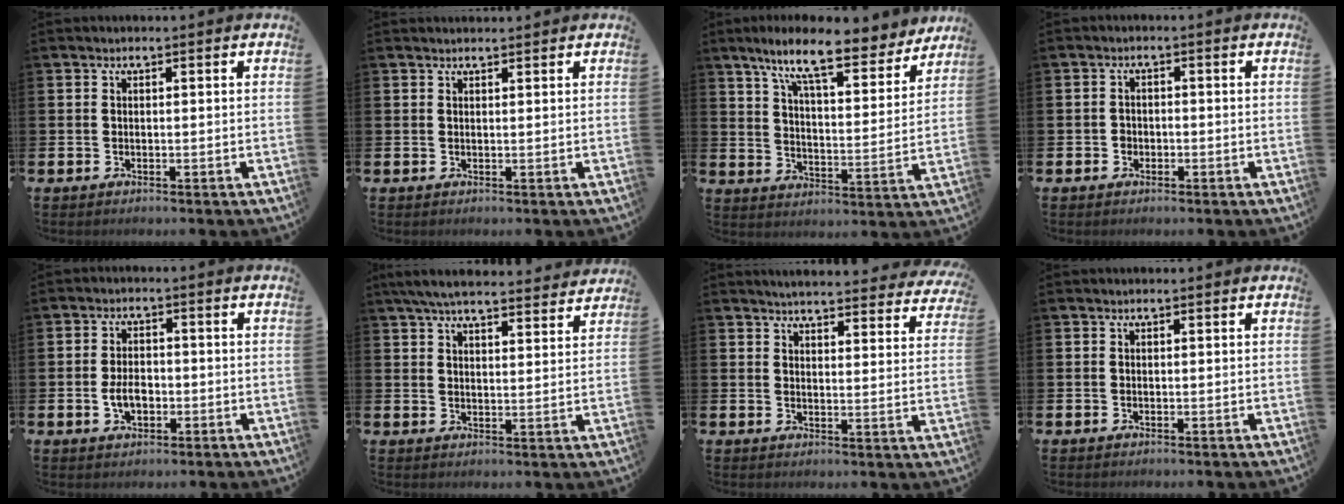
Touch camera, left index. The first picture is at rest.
{"total": 0.8, "force": [0.8, 0.0, 0.1], "torque": [0.014, -0.006, 0.012]}
{"total": 11.1, "force": [9.3, 1.9, 5.9], "torque": [-0.122, -0.051, 0.155]}
{"total": 1.4, "force": [-0.7, 1.2, 0.2], "torque": [-0.001, 0.001, -0.018]}
{"total": 3.5, "force": [-0.8, 2.2, 2.6], "torque": [-0.034, -0.002, -0.018]}
{"total": 6.4, "force": [6.0, 0.9, 2.0], "torque": [-0.050, -0.031, 0.108]}
{"total": 4.6, "force": [4.5, 0.3, 0.7], "torque": [-0.015, -0.036, 0.076]}
{"total": 0.0}